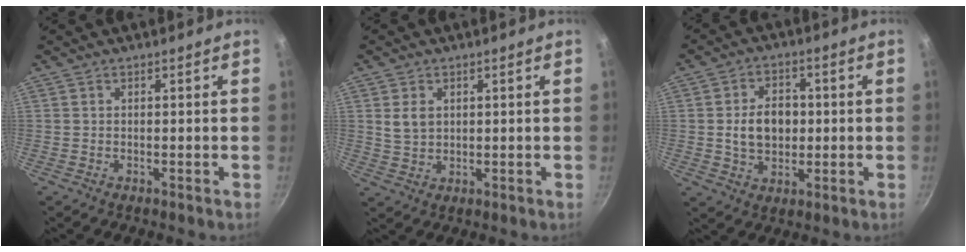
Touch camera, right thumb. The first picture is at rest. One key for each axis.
{"total": 4.3, "fx": 1.2, "fy": 3.1, "fz": 2.6, "tx": -0.041, "ty": -0.003, "tz": 0.028}
{"total": 9.0, "fx": 0.1, "fy": 6.6, "fz": 6.1, "tx": -0.078, "ty": 0.006, "tz": 0.002}